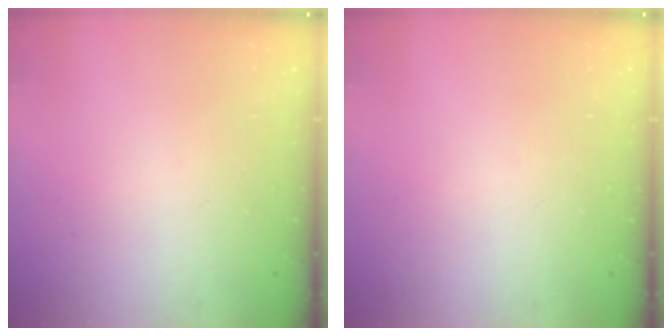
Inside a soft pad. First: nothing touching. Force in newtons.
{"total": 0.0}